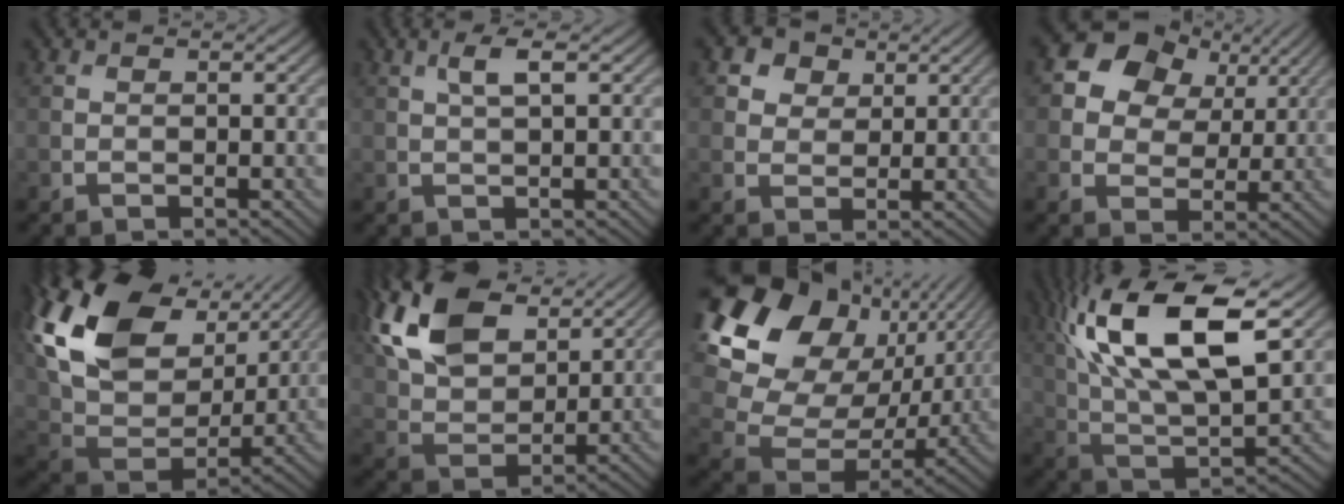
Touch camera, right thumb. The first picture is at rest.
{"total": 2.6, "force": [1.0, 0.5, 2.3], "torque": [-0.049, 0.007, 0.018]}
{"total": 5.9, "force": [3.3, 4.2, 2.4], "torque": [-0.079, -0.005, 0.061]}
{"total": 11.1, "force": [5.3, 8.3, 5.2], "torque": [-0.137, 0.032, 0.092]}
{"total": 17.2, "force": [7.3, 11.0, 11.2], "torque": [-0.261, 0.014, 0.141]}
{"total": 14.1, "force": [7.2, 7.8, 9.2], "torque": [-0.226, 0.027, 0.132]}
{"total": 19.6, "force": [7.1, 14.4, 11.2], "torque": [-0.271, 0.023, 0.146]}
{"total": 18.9, "force": [7.9, 7.6, 15.4], "torque": [-0.325, 0.029, 0.135]}